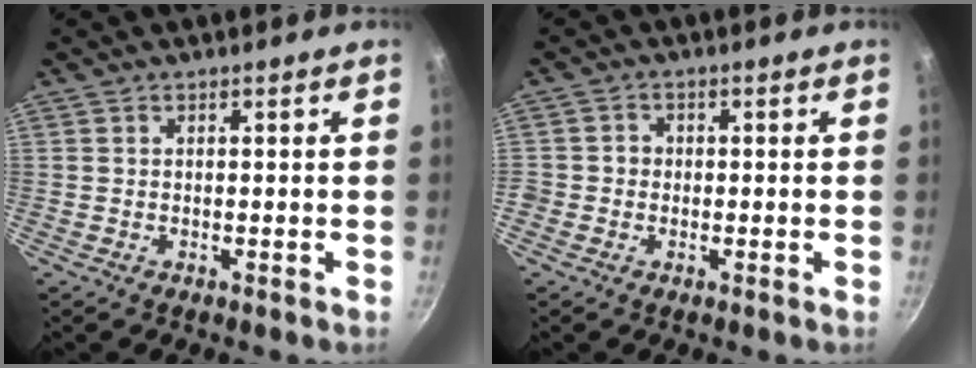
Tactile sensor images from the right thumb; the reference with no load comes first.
{"total": 2.3, "force": [-0.5, 2.2, 0.5], "torque": [0.005, 0.007, -0.013]}